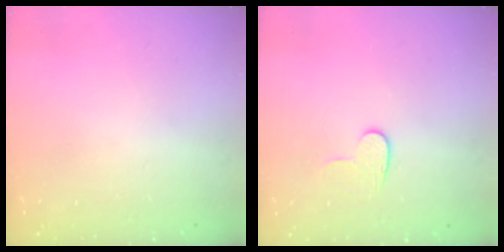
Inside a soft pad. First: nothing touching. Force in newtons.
{"total": 6.8, "press": 6.8, "slide": 0.6}